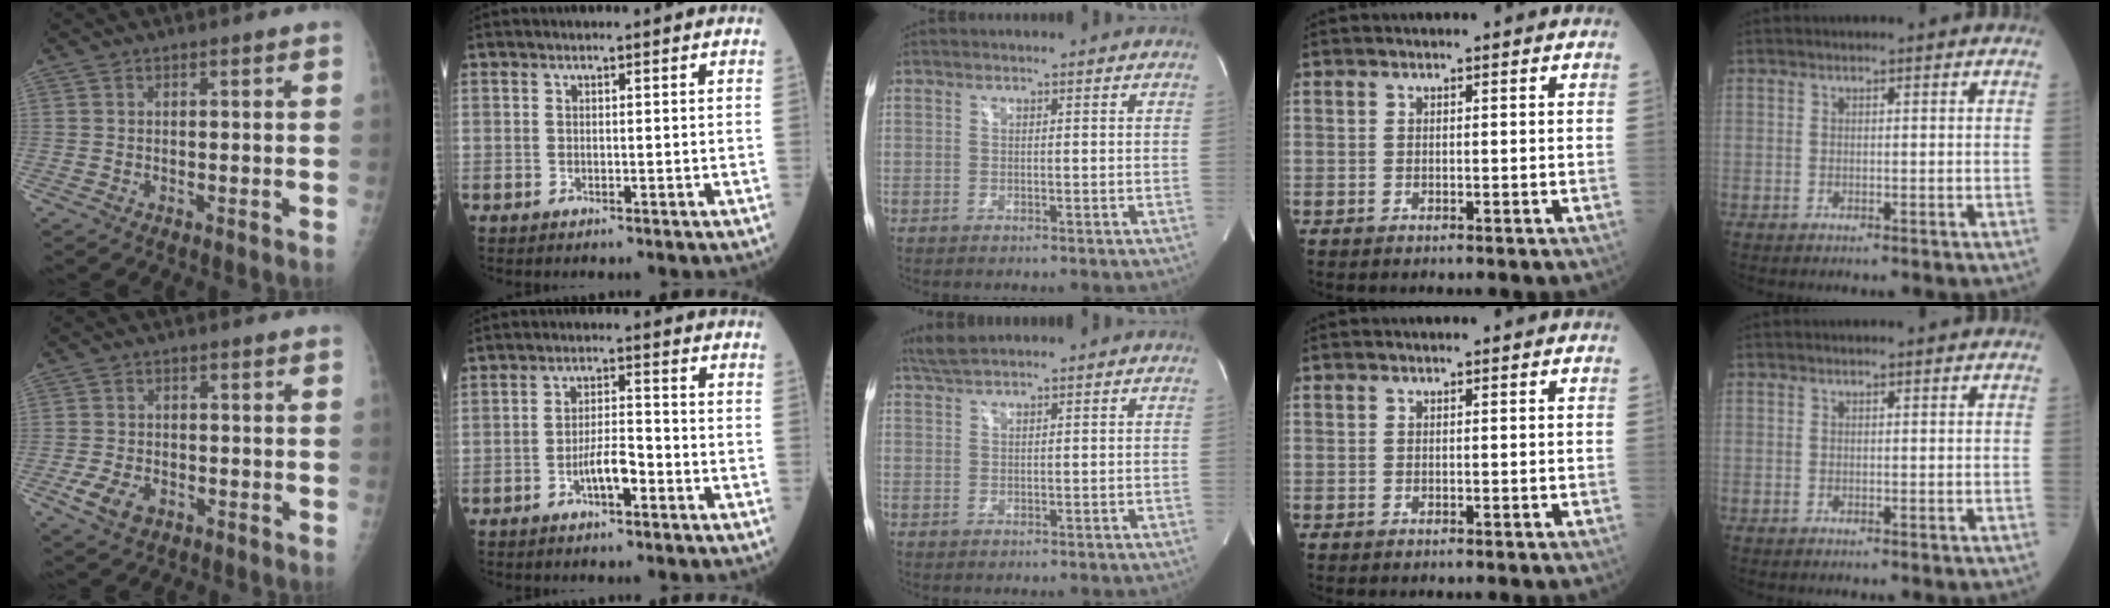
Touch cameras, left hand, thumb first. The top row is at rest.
{"thumb": {"total": 5.4, "force": [-2.5, 3.5, 3.3], "torque": [-0.062, 0.006, -0.041]}, "index": {"total": 4.6, "force": [-2.4, 1.1, 3.8], "torque": [-0.070, 0.002, -0.047]}, "middle": {"total": 2.9, "force": [2.6, 0.0, 1.2], "torque": [-0.033, 0.013, 0.054]}}